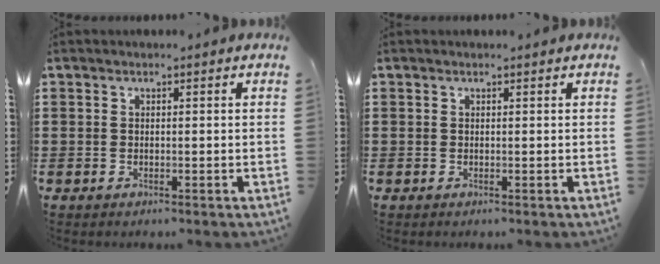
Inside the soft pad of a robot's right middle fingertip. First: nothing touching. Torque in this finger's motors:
{"motor_torque": [0.00, 0.00, 0.04, -0.01]}